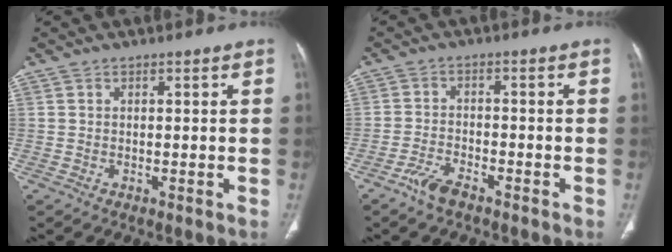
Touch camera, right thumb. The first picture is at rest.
{"total": 4.1, "force": [-3.1, 1.4, 2.2], "torque": [-0.051, 0.018, -0.060]}